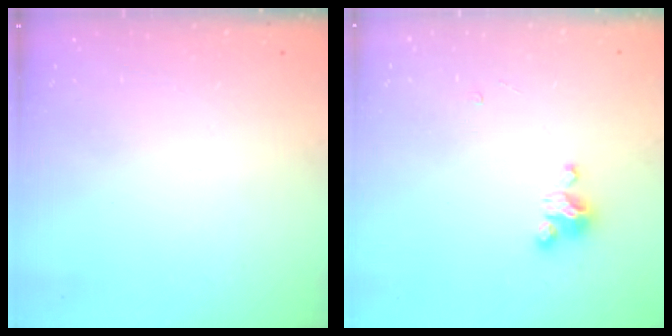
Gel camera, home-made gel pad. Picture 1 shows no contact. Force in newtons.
{"total": 2.9, "press": 2.9, "slide": 0.3}